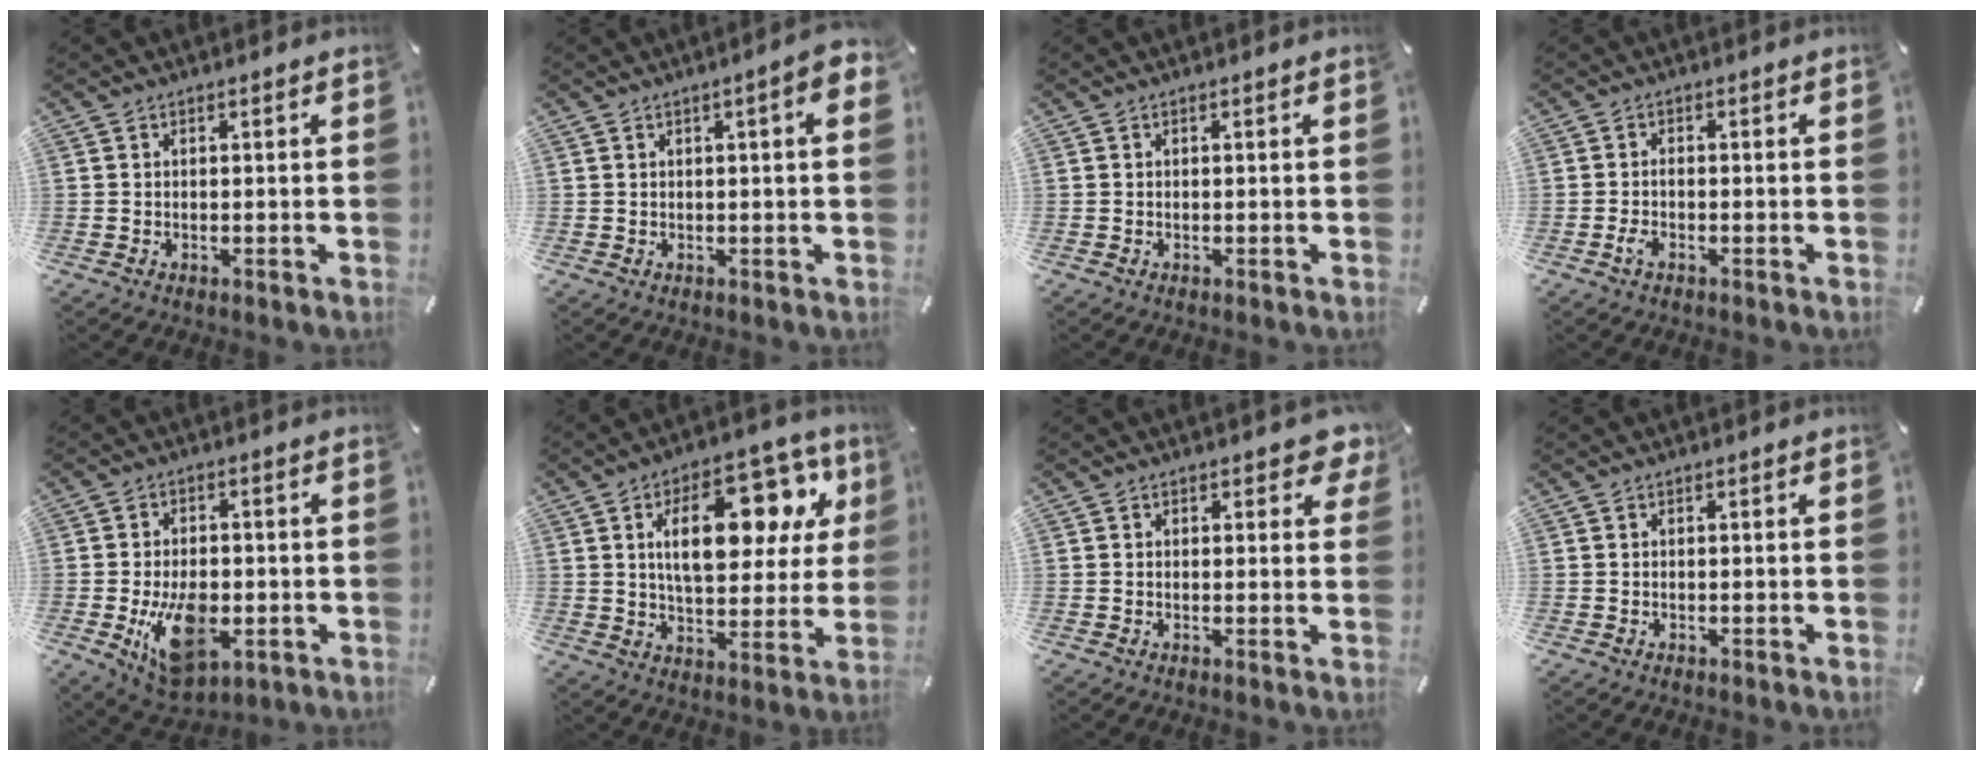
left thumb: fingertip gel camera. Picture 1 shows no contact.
{"total": 4.5, "force": [1.2, 1.0, 4.2], "torque": [-0.062, 0.001, 0.017]}
{"total": 0.0}
{"total": 1.8, "force": [-1.0, 0.7, 1.3], "torque": [-0.030, 0.003, -0.021]}
{"total": 13.2, "force": [-2.7, 8.2, 10.0], "torque": [-0.163, -0.006, -0.042]}
{"total": 20.6, "force": [7.2, 10.7, 16.1], "torque": [-0.237, -0.012, 0.114]}
{"total": 3.7, "force": [2.0, 2.0, 2.4], "torque": [-0.020, -0.004, 0.029]}
{"total": 0.0}